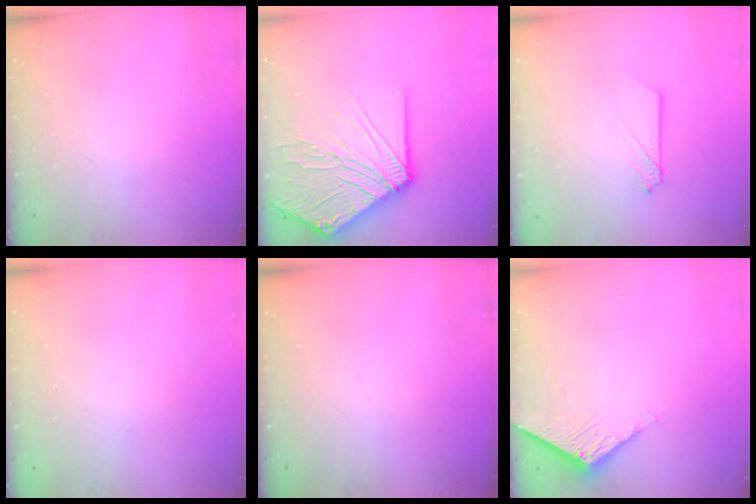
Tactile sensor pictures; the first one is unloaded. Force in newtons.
{"total": 19.9, "press": 19.8, "slide": 2.6}
{"total": 2.6, "press": 2.6, "slide": 0.3}
{"total": 0.0}
{"total": 0.0}
{"total": 3.6, "press": 3.6, "slide": 0.3}